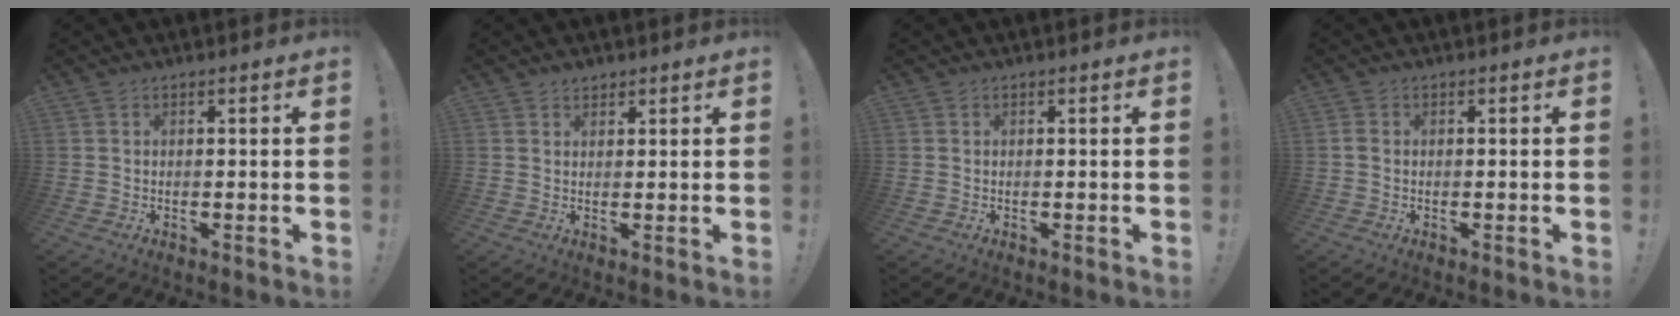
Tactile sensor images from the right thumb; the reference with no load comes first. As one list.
[{"total": 1.7, "force": [1.4, 1.0, 0.3], "torque": [0.000, -0.007, 0.025]}, {"total": 0.0}, {"total": 1.2, "force": [-0.2, 0.8, 0.9], "torque": [-0.016, 0.003, -0.003]}]